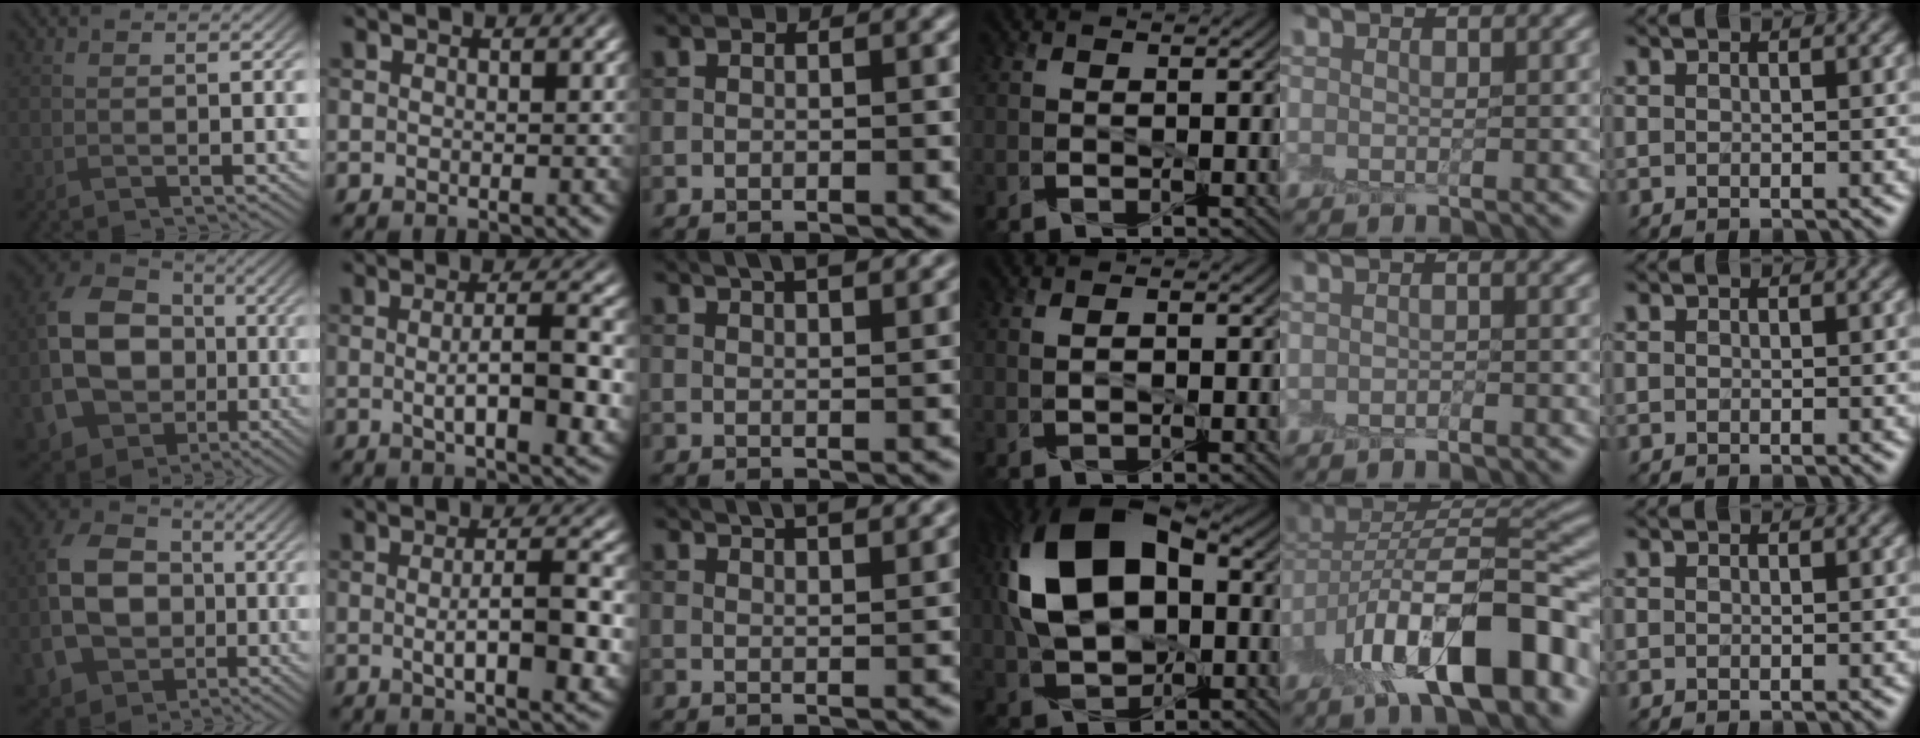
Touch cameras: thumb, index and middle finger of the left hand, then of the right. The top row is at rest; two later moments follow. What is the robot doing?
{"motion": "peel", "object": "plastic screen protector"}